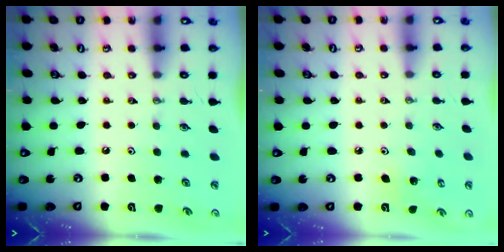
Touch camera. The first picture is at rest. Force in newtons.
{"total": 5.3, "press": 5.3, "slide": 0.5}